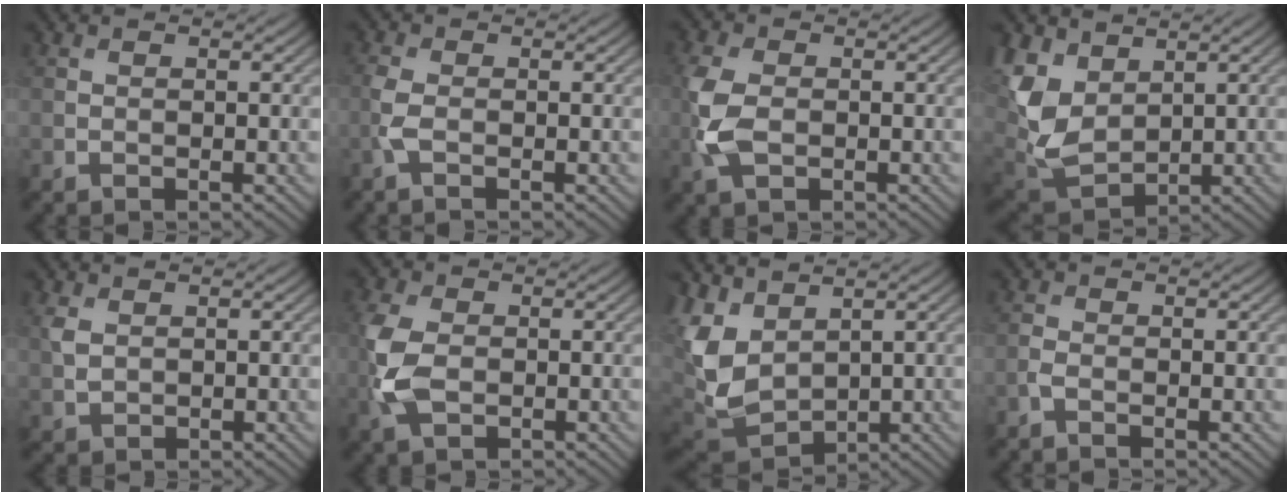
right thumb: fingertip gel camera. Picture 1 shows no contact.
{"total": 2.2, "force": [-0.9, 0.8, 1.9], "torque": [-0.059, -0.001, -0.030]}
{"total": 5.9, "force": [-1.1, 3.6, 4.6], "torque": [-0.129, -0.002, -0.028]}
{"total": 9.9, "force": [3.5, 6.4, 6.6], "torque": [-0.198, 0.005, 0.072]}
{"total": 2.4, "force": [0.8, 1.7, 1.6], "torque": [-0.047, 0.000, 0.019]}
{"total": 6.6, "force": [-1.1, 4.1, 5.1], "torque": [-0.142, -0.003, -0.029]}
{"total": 9.8, "force": [2.9, 6.3, 7.0], "torque": [-0.209, 0.000, 0.061]}
{"total": 1.4, "force": [-0.8, 0.6, 1.0], "torque": [-0.028, -0.001, -0.024]}